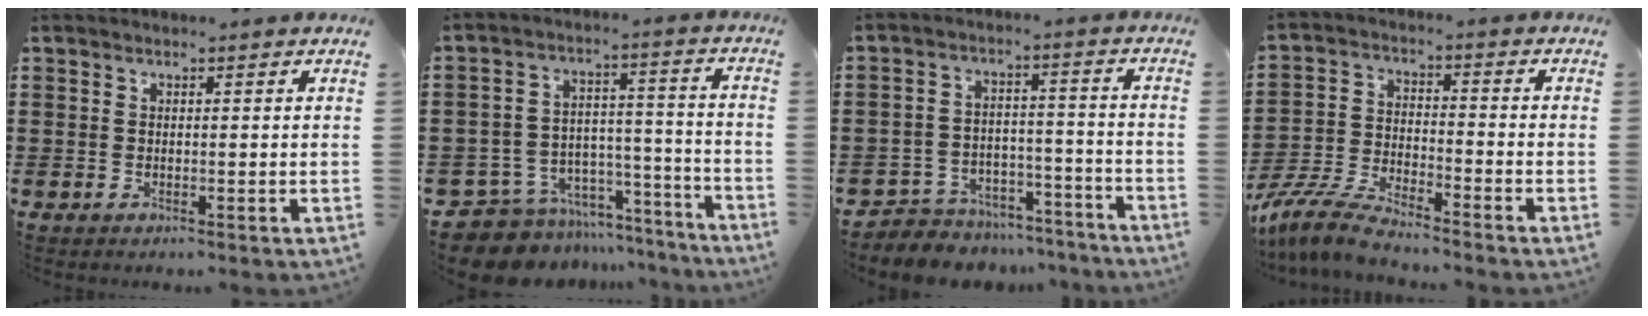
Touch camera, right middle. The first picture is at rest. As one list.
[{"total": 9.0, "force": [-8.1, 3.8, 1.1], "torque": [-0.032, 0.018, -0.154]}, {"total": 5.5, "force": [-5.3, 1.6, -0.1], "torque": [-0.002, 0.020, -0.111]}, {"total": 7.0, "force": [-6.5, 0.7, 2.4], "torque": [-0.069, -0.004, -0.130]}]